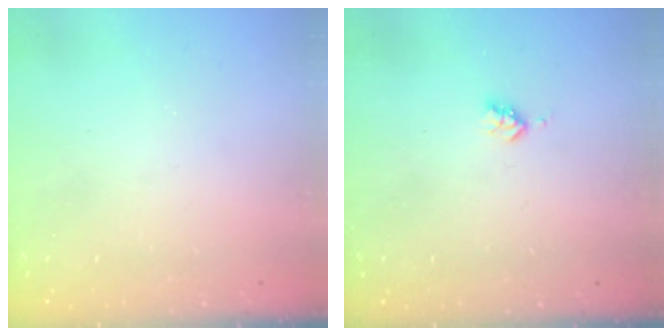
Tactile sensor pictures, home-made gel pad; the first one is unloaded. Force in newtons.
{"total": 2.9, "press": 2.9, "slide": 0.5}